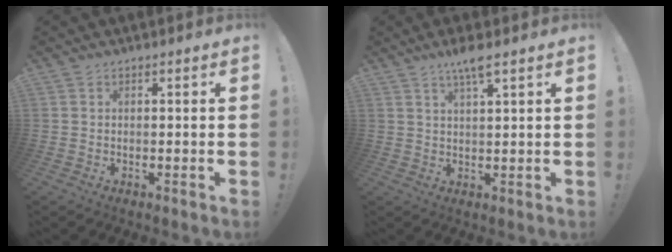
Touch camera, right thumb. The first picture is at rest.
{"total": 5.2, "force": [3.5, 0.4, 3.9], "torque": [-0.072, -0.014, 0.057]}